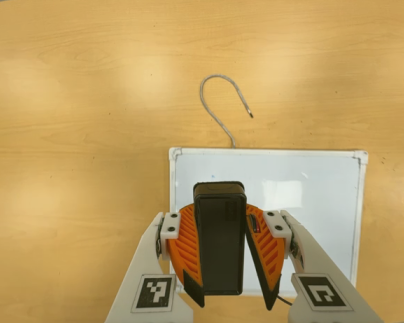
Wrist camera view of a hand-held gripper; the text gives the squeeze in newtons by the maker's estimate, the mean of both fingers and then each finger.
{"total": 9.9, "left": 9.2, "right": 10.6}